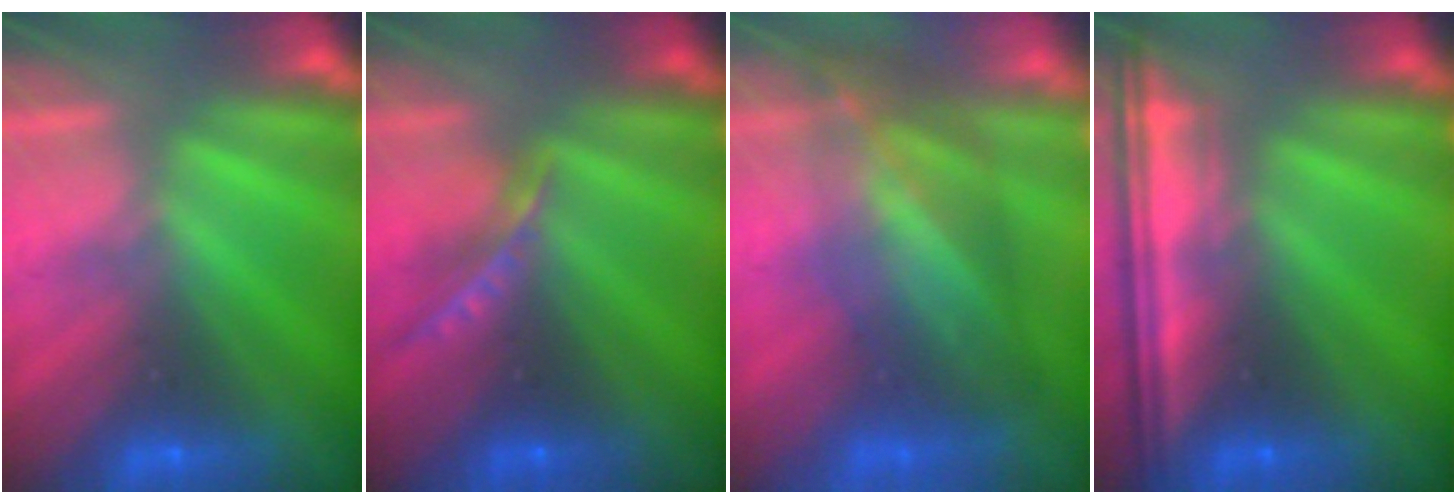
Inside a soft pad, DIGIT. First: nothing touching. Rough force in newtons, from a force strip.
{"total": 3.8}
{"total": 6.9}
{"total": 7.8}